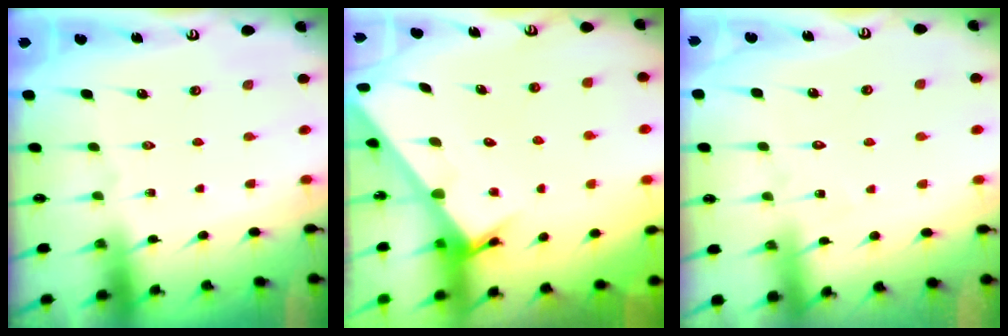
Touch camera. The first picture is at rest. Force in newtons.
{"total": 3.4, "press": 3.4, "slide": 0.0}
{"total": 4.9, "press": 4.9, "slide": 0.4}